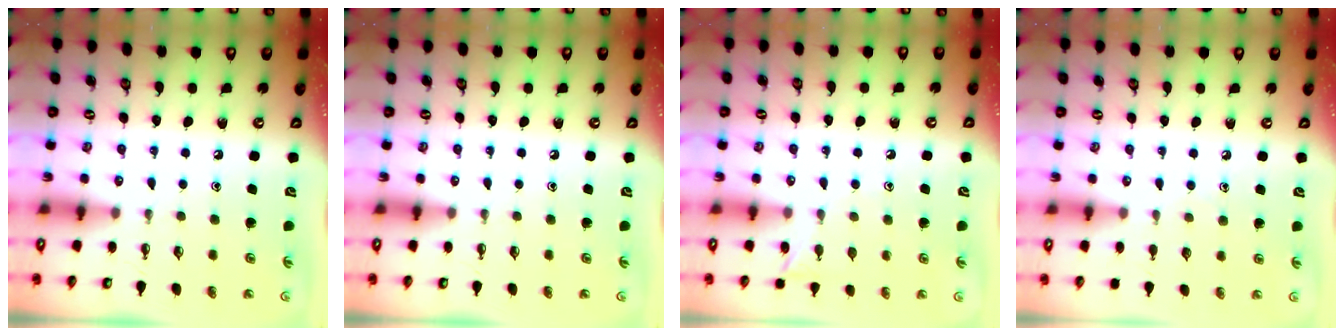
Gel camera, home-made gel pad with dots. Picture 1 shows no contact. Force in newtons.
{"total": 0.0}
{"total": 6.2, "press": 6.1, "slide": 0.6}
{"total": 4.4, "press": 4.4, "slide": 0.5}